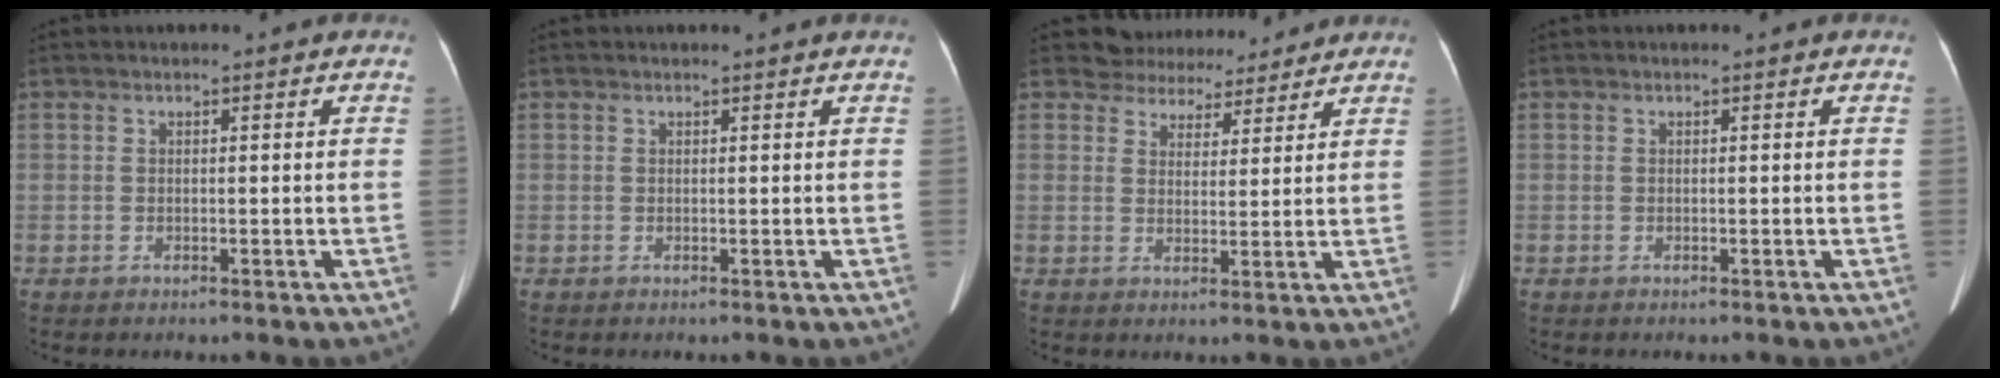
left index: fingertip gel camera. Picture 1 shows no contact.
{"total": 0.7, "force": [0.7, -0.1, 0.2], "torque": [-0.009, -0.002, 0.011]}
{"total": 6.2, "force": [5.7, 2.5, -0.2], "torque": [0.005, 0.007, 0.072]}
{"total": 0.0}